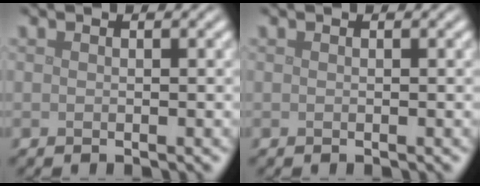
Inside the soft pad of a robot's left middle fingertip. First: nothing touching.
{"total": 0.0}